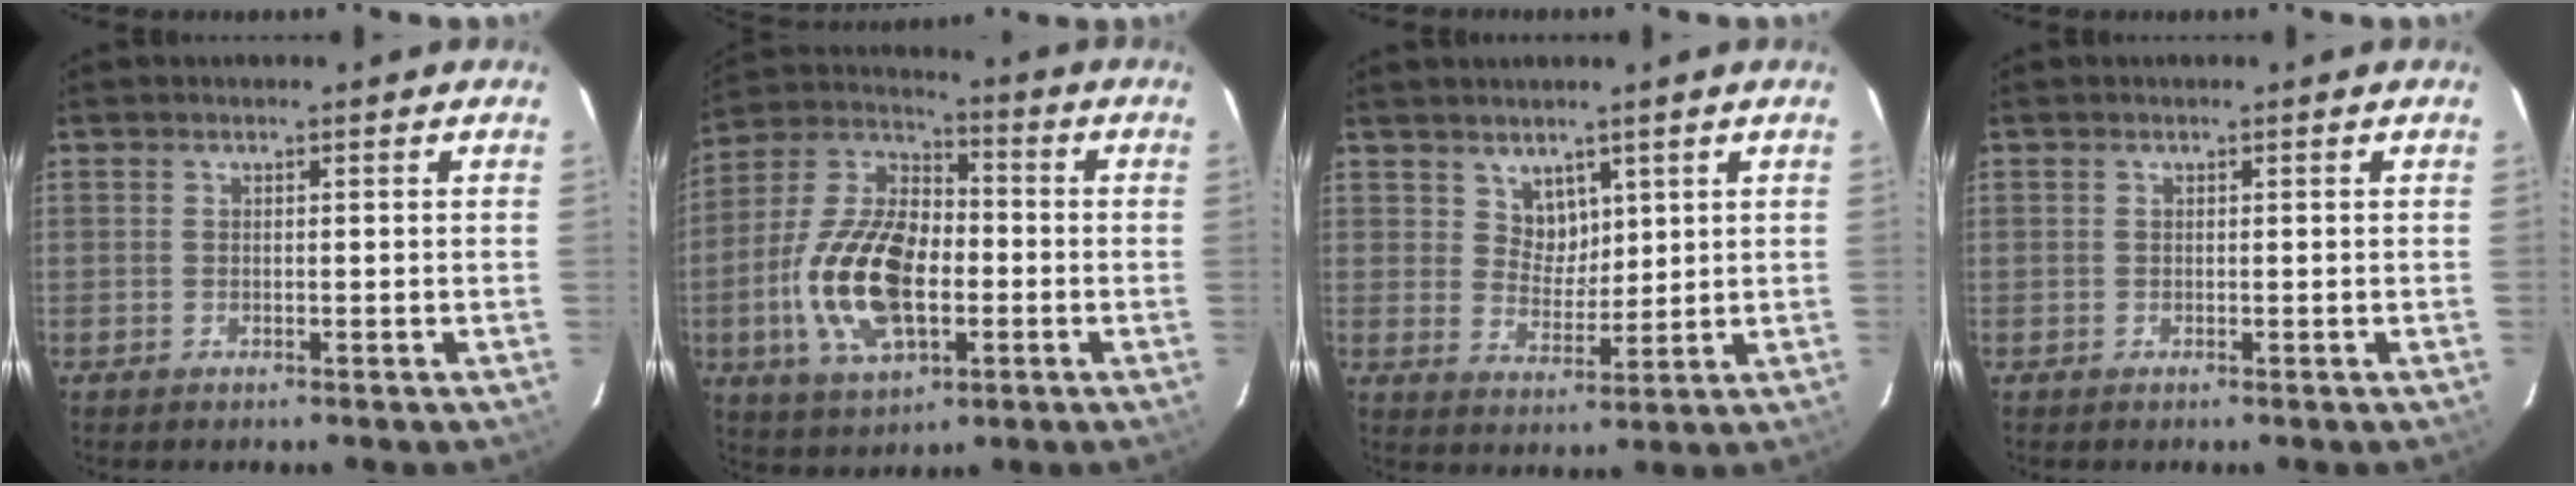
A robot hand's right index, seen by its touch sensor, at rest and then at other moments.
{"total": 18.7, "force": [-4.2, 9.9, 15.2], "torque": [-0.317, 0.005, -0.073]}
{"total": 4.6, "force": [2.9, 3.4, 1.1], "torque": [-0.010, 0.004, 0.058]}
{"total": 0.0}